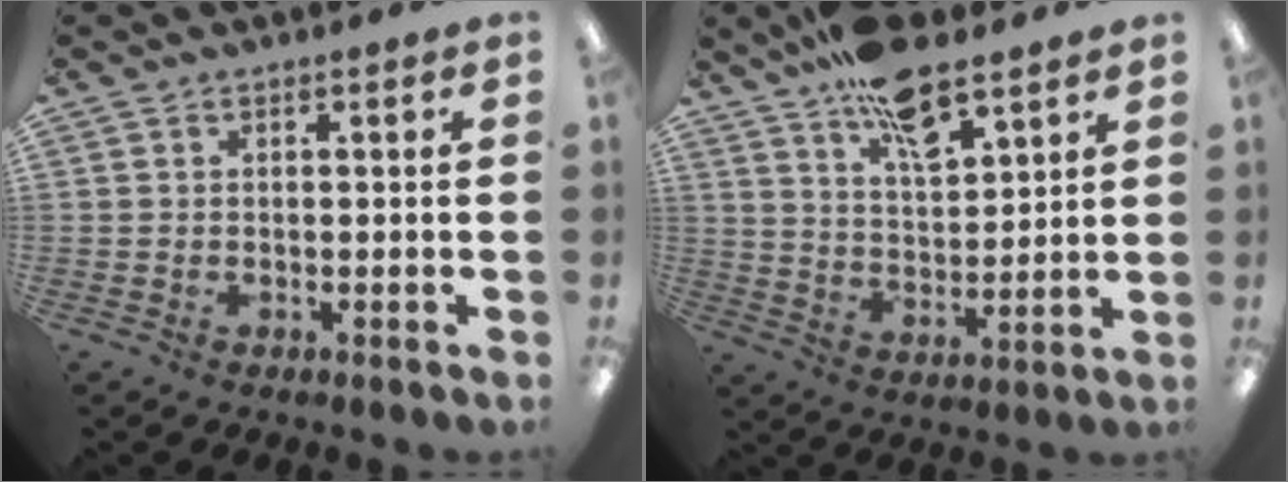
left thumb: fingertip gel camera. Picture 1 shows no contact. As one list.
[{"total": 13.3, "force": [9.4, 5.5, 7.7], "torque": [-0.123, -0.045, 0.166]}]